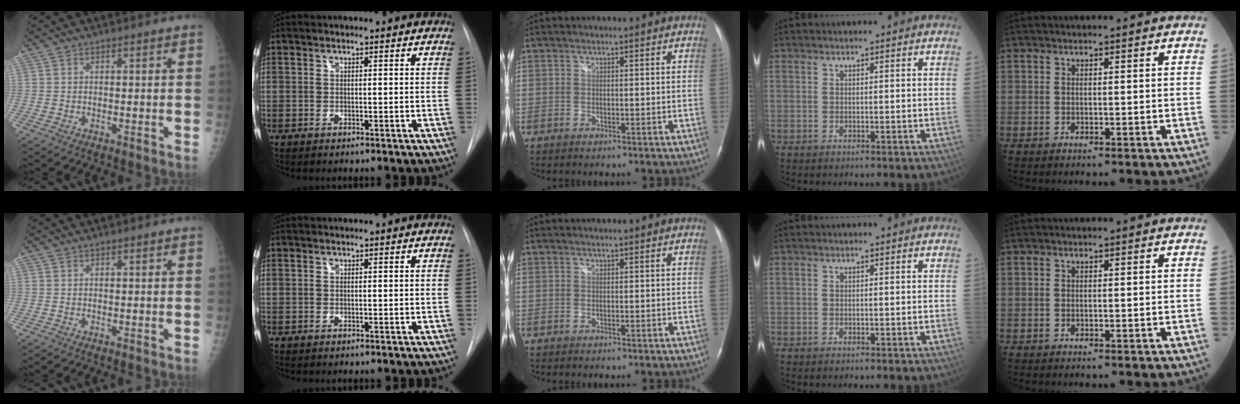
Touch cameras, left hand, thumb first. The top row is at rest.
{}